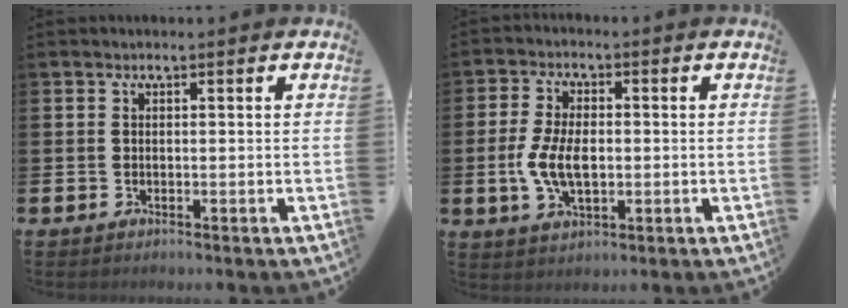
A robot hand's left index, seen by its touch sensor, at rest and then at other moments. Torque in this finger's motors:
{"motor_torque": [1.16, 0.07, 0.27, 0.19]}